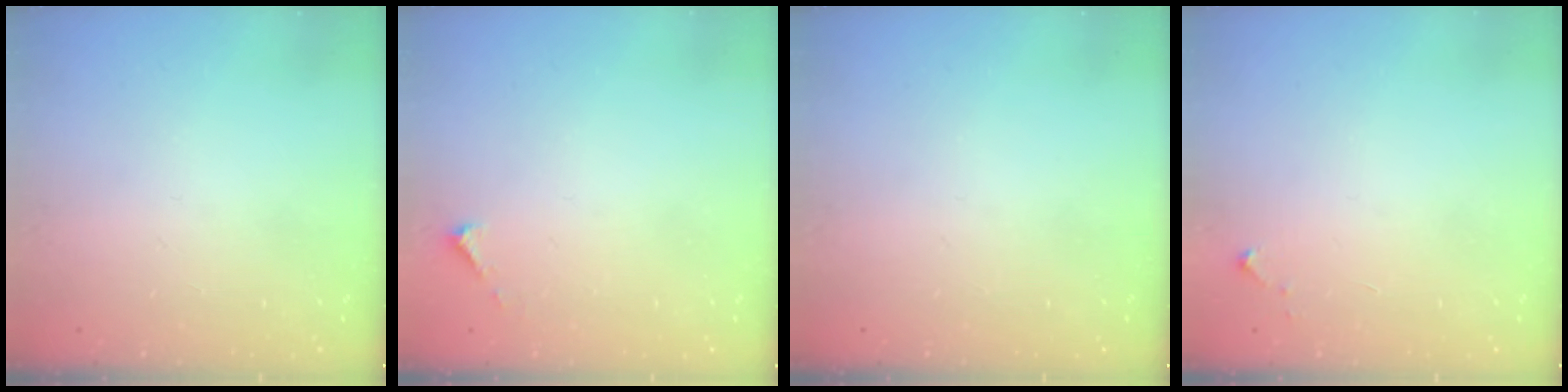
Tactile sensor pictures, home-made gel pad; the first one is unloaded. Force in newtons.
{"total": 2.1, "press": 2.1, "slide": 0.2}
{"total": 0.0}
{"total": 2.6, "press": 2.6, "slide": 0.4}